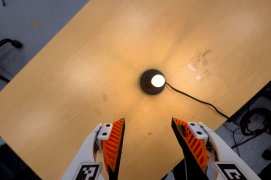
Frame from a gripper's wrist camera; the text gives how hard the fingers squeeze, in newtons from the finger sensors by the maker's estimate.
{"total": 0.0}